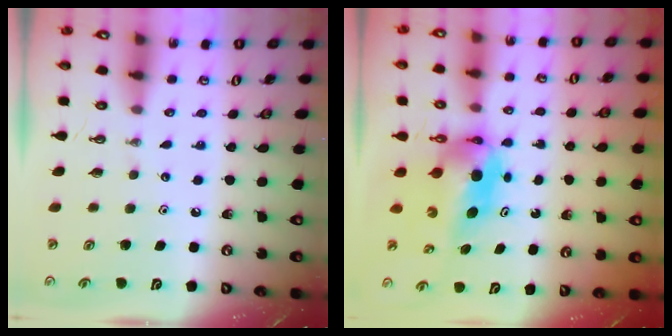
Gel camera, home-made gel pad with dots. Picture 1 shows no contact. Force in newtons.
{"total": 5.6, "press": 5.6, "slide": 0.3}